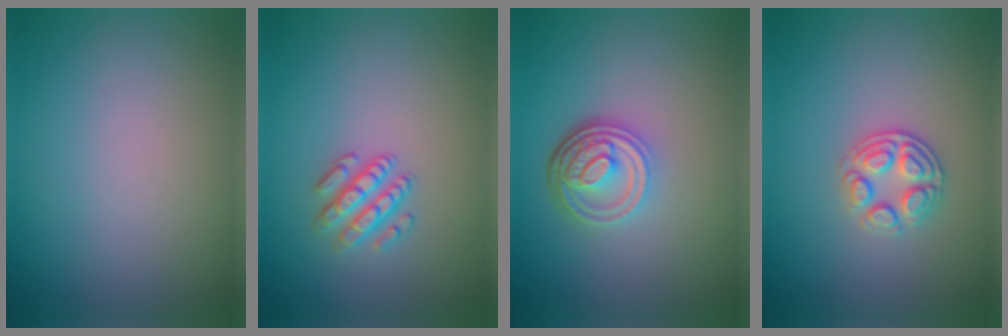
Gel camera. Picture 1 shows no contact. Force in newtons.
{"total": 2.5, "press": 2.3, "slide": 0.9}
{"total": 4.7, "press": 3.5, "slide": 3.2}
{"total": 2.7, "press": 2.5, "slide": 0.9}